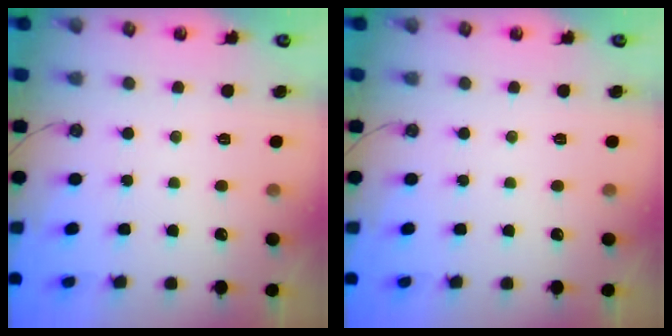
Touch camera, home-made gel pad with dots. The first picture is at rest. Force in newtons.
{"total": 0.0}